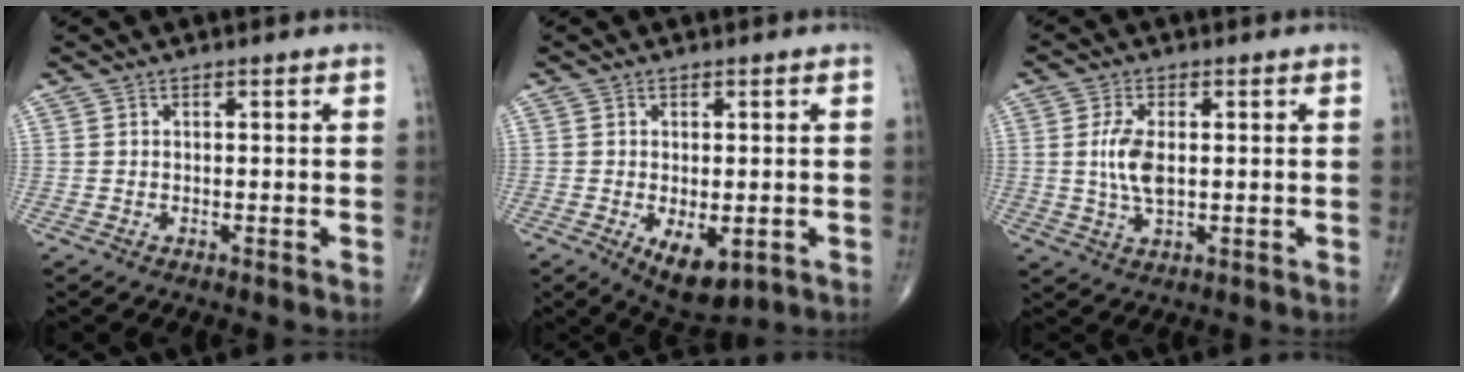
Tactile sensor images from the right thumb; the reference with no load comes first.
{"total": 7.2, "force": [-2.1, 3.7, 5.9], "torque": [-0.084, -0.011, -0.020]}
{"total": 6.2, "force": [0.5, 2.9, 5.5], "torque": [-0.117, -0.006, 0.010]}